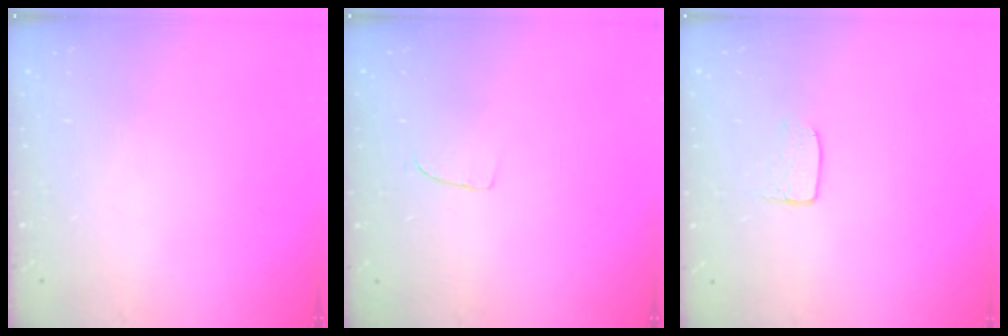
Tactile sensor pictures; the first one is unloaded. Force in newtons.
{"total": 2.5, "press": 2.5, "slide": 0.1}
{"total": 4.1, "press": 4.1, "slide": 0.3}